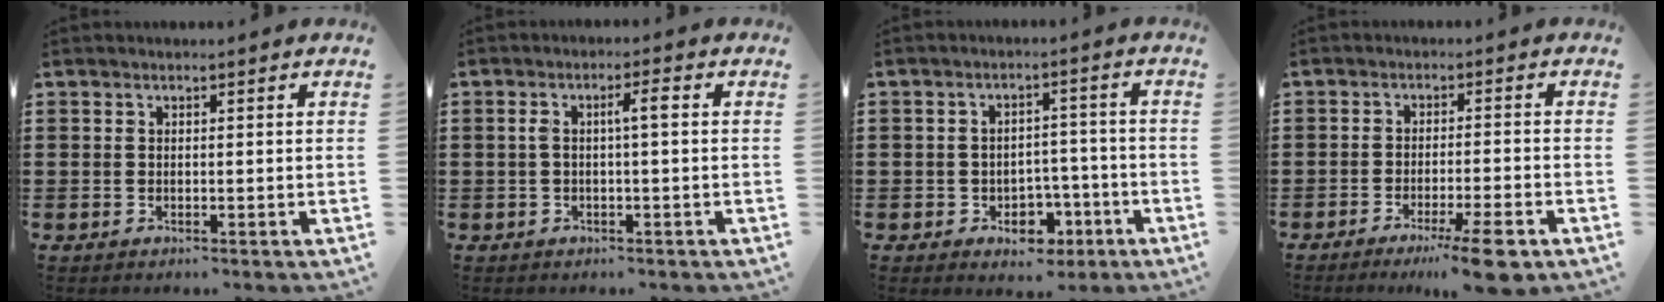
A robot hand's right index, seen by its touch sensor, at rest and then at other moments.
{"total": 3.0, "force": [0.0, 0.3, 3.0], "torque": [-0.057, 0.003, -0.003]}
{"total": 4.8, "force": [-2.4, 3.6, 2.1], "torque": [-0.033, 0.009, -0.045]}
{"total": 6.1, "force": [-4.4, 0.0, 4.3], "torque": [-0.065, -0.009, -0.073]}